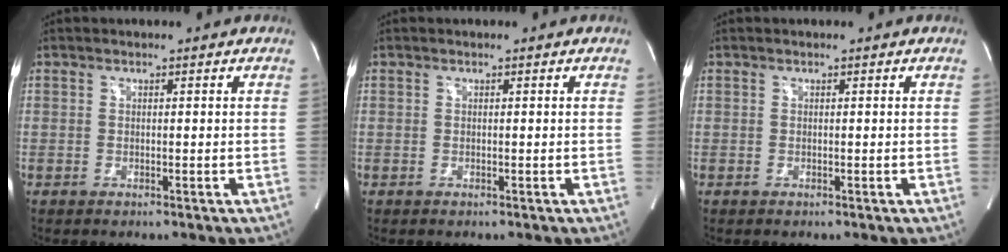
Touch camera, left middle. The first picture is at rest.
{"total": 0.0}
{"total": 0.0}